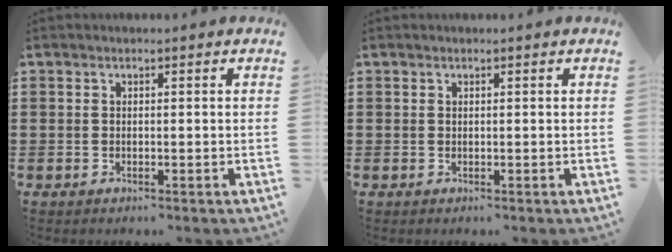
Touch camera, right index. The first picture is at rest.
{"total": 0.0}